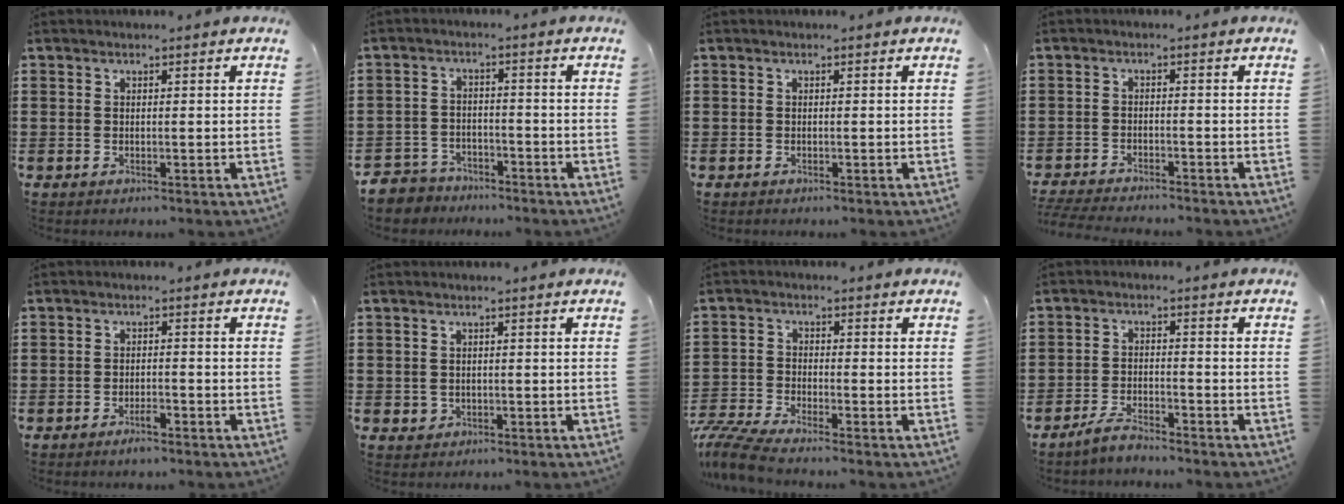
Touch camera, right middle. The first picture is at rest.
{"total": 3.9, "force": [-3.8, 1.1, -0.2], "torque": [-0.012, 0.000, -0.085]}
{"total": 0.0}
{"total": 3.2, "force": [-3.1, 0.0, 0.4], "torque": [-0.023, -0.005, -0.070]}
{"total": 1.9, "force": [-1.6, 0.4, 1.0], "torque": [-0.023, -0.001, -0.029]}
{"total": 1.0, "force": [-0.1, 0.9, 0.4], "torque": [-0.010, 0.005, -0.004]}
{"total": 4.8, "force": [-4.4, 0.2, 2.0], "torque": [-0.070, -0.019, -0.095]}
{"total": 3.4, "force": [-3.1, 0.4, 1.4], "torque": [-0.032, 0.004, -0.063]}